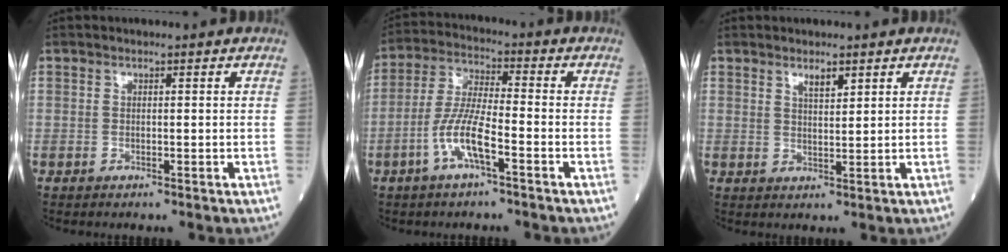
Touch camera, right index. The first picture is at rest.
{"total": 7.8, "force": [-3.4, 1.2, 6.9], "torque": [-0.148, 0.004, -0.069]}
{"total": 2.3, "force": [1.6, 0.5, 1.6], "torque": [-0.028, -0.002, 0.030]}